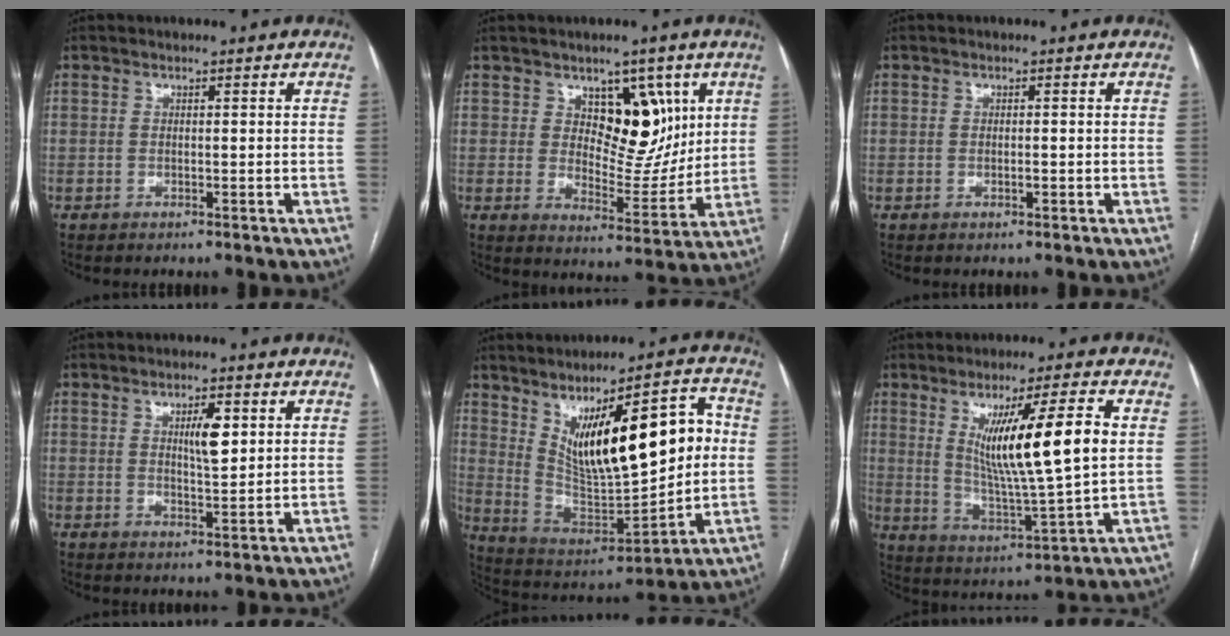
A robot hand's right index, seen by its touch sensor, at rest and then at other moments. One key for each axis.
{"total": 9.7, "fx": 4.1, "fy": 5.6, "fz": 6.7, "tx": -0.086, "ty": 0.003, "tz": 0.074}
{"total": 0.7, "fx": -0.2, "fy": 0.3, "fz": 0.7, "tx": -0.013, "ty": 0.000, "tz": -0.001}
{"total": 4.3, "fx": 1.4, "fy": 1.0, "fz": 4.0, "tx": -0.067, "ty": 0.000, "tz": 0.025}
{"total": 19.1, "fx": 4.2, "fy": 5.7, "fz": 17.8, "tx": -0.287, "ty": 0.019, "tz": 0.086}
{"total": 14.2, "fx": 3.3, "fy": 0.0, "fz": 13.9, "tx": -0.240, "ty": -0.015, "tz": 0.060}